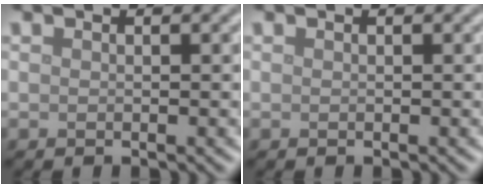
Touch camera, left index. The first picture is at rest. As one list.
[{"total": 0.0}]